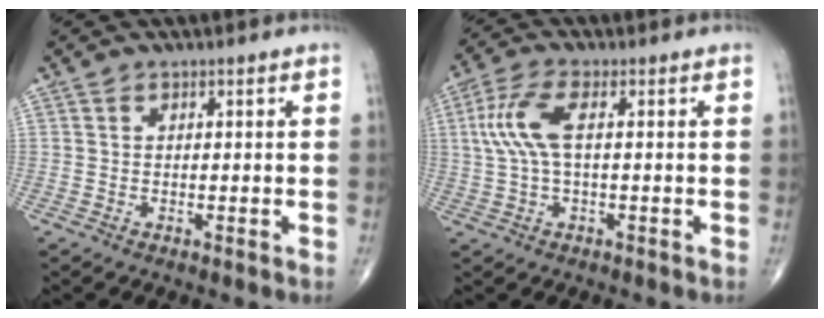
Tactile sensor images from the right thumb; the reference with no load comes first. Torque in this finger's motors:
{"motor_torque": [-0.73, 0.74, 0.41, -0.23, 0.06]}